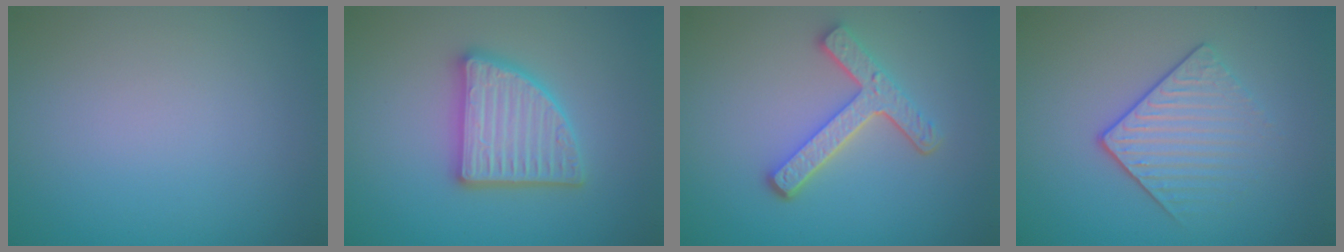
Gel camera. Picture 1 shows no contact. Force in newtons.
{"total": 4.9, "press": 4.9, "slide": 0.7}
{"total": 4.0, "press": 3.1, "slide": 2.5}
{"total": 3.7, "press": 2.8, "slide": 2.4}